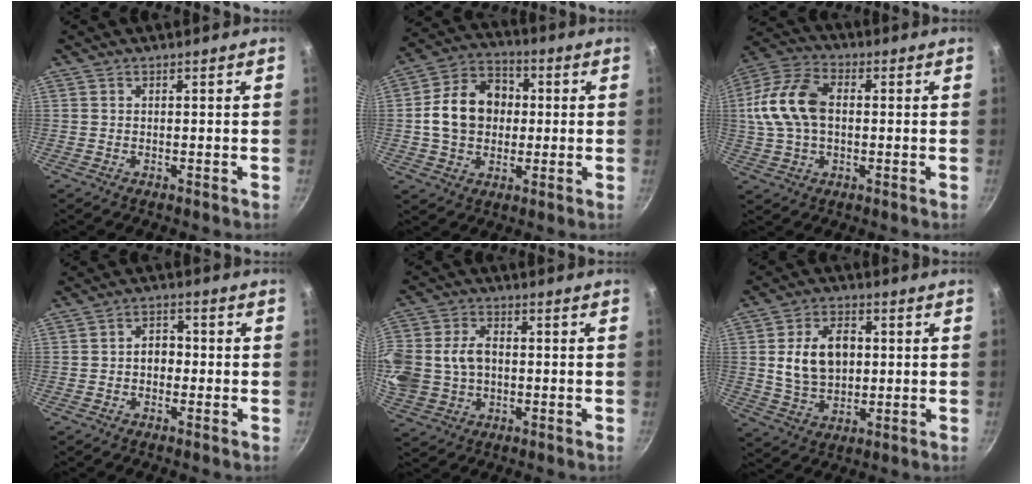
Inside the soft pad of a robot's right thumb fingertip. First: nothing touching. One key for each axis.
{"total": 13.9, "fx": 0.6, "fy": 11.0, "fz": 8.6, "tx": -0.118, "ty": 0.027, "tz": 0.000}
{"total": 14.3, "fx": 0.9, "fy": 9.3, "fz": 10.8, "tx": -0.206, "ty": 0.027, "tz": 0.004}
{"total": 4.0, "fx": -0.6, "fy": 3.1, "fz": 2.4, "tx": -0.010, "ty": 0.015, "tz": -0.015}
{"total": 17.1, "fx": -0.1, "fy": 13.6, "fz": 10.4, "tx": -0.248, "ty": 0.041, "tz": 0.006}
{"total": 12.0, "fx": 1.4, "fy": 8.4, "fz": 8.4, "tx": -0.123, "ty": 0.001, "tz": 0.028}